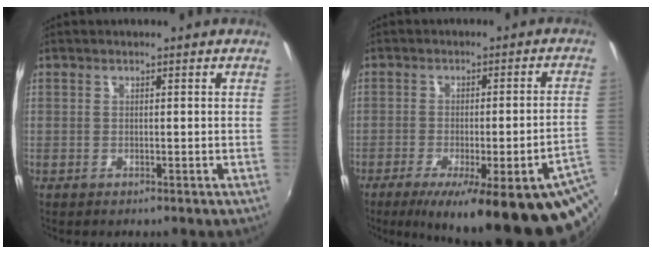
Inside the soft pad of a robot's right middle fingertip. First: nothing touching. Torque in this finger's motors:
{"motor_torque": [1.35, -0.79, 0.55, 0.21]}